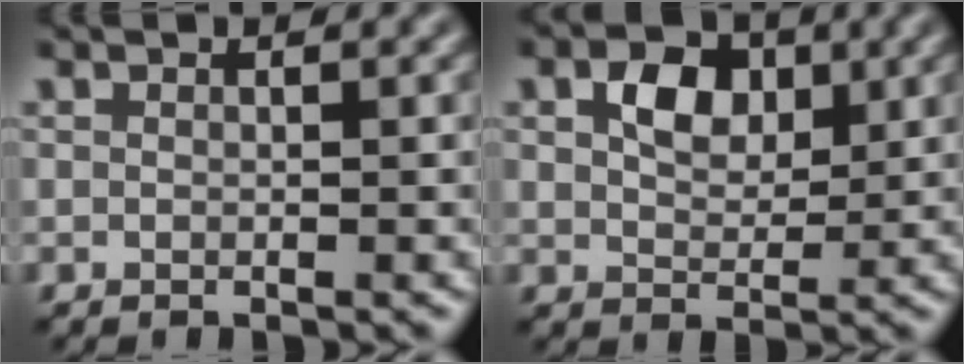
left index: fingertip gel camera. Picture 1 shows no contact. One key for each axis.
{"total": 3.5, "fx": 1.0, "fy": 2.5, "fz": 2.2, "tx": -0.044, "ty": 0.003, "tz": 0.014}